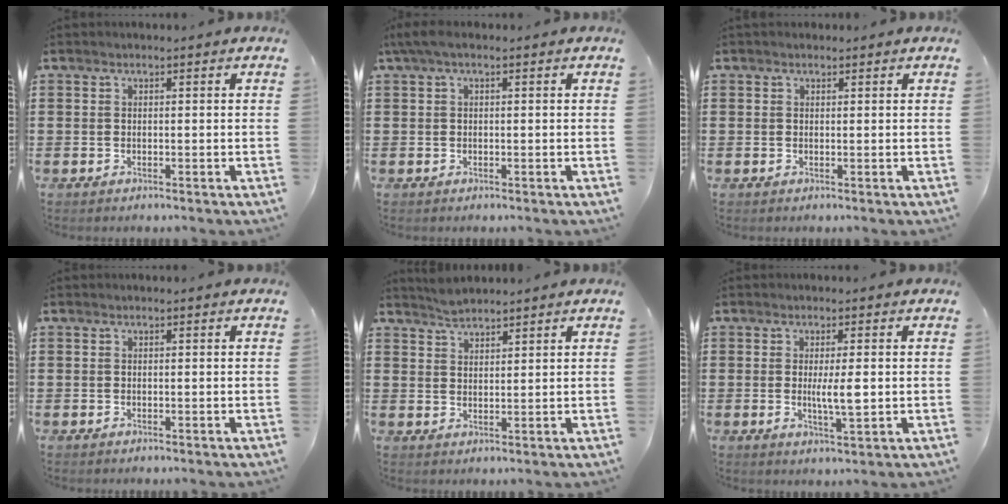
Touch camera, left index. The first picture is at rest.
{"total": 1.6, "force": [-0.1, 0.4, 1.6], "torque": [-0.036, -0.001, -0.004]}
{"total": 0.6, "force": [0.4, 0.4, 0.1], "torque": [-0.003, 0.003, 0.007]}
{"total": 0.0}
{"total": 2.5, "force": [2.4, 0.3, 0.3], "torque": [-0.012, 0.000, 0.048]}
{"total": 4.3, "force": [0.0, 0.7, 4.3], "torque": [-0.069, -0.007, -0.003]}